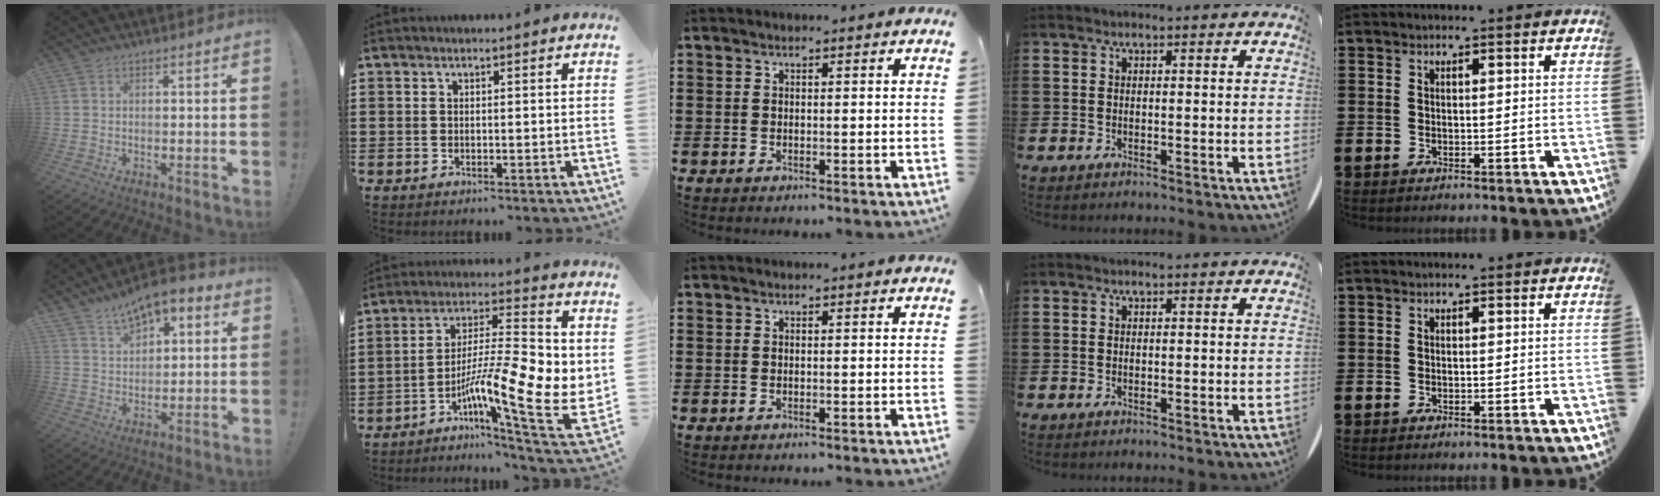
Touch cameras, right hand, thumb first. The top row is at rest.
{"thumb": {"total": 8.7, "force": [6.3, 4.6, 3.8], "torque": [-0.060, -0.041, 0.117]}, "index": {"total": 12.8, "force": [-2.6, 3.0, 12.2], "torque": [-0.219, -0.036, -0.052]}}